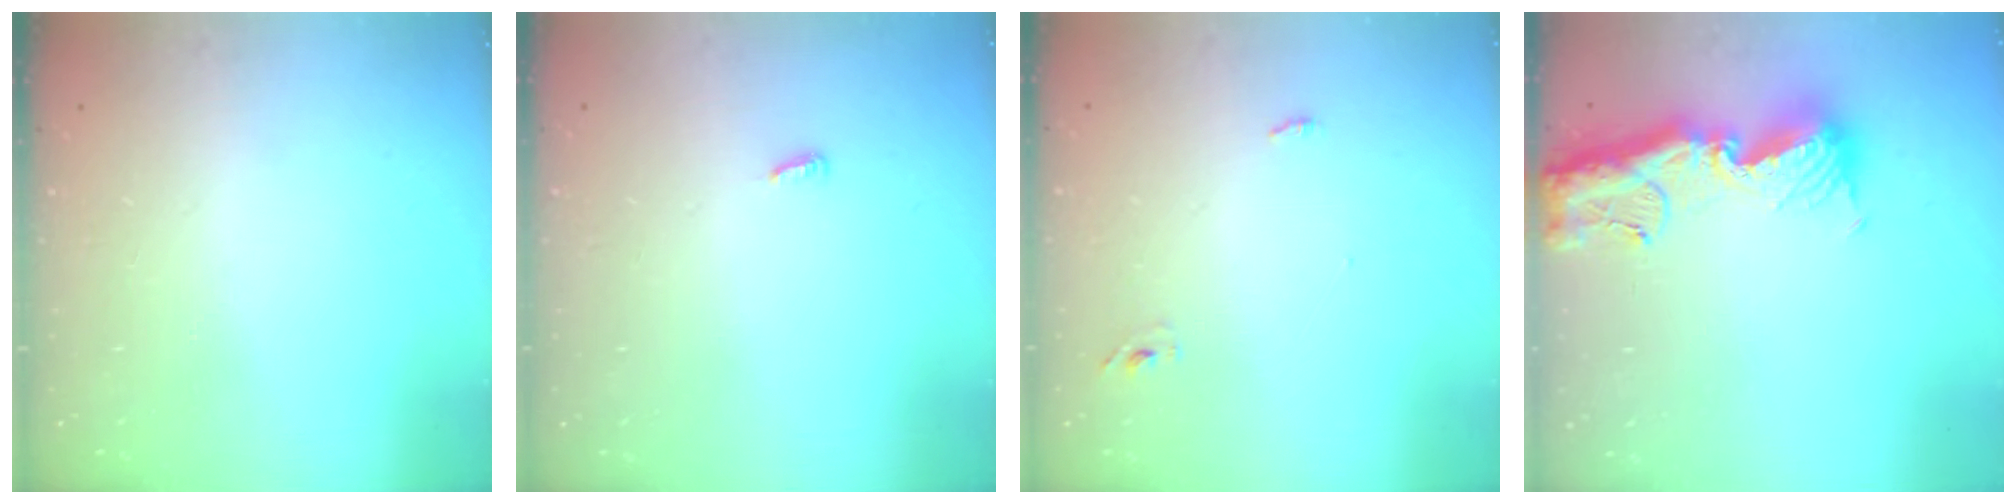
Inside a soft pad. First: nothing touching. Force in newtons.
{"total": 2.6, "press": 2.6, "slide": 0.2}
{"total": 2.9, "press": 2.7, "slide": 1.0}
{"total": 15.0, "press": 14.9, "slide": 1.8}